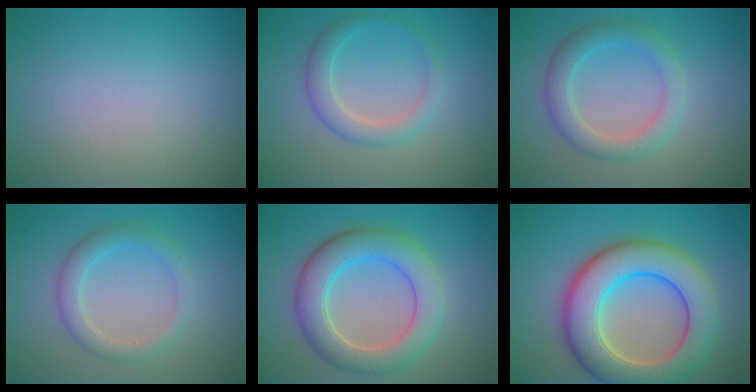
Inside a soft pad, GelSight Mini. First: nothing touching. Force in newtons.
{"total": 2.7, "press": 2.7, "slide": 0.1}
{"total": 3.6, "press": 3.6, "slide": 0.0}
{"total": 2.7, "press": 2.7, "slide": 0.2}
{"total": 6.5, "press": 6.4, "slide": 0.6}
{"total": 10.2, "press": 10.2, "slide": 0.7}